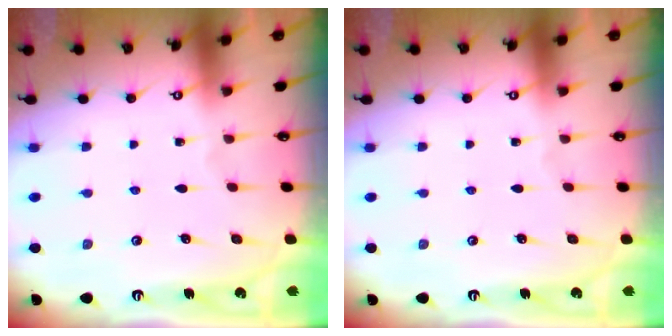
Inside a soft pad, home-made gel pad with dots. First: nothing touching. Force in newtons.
{"total": 0.0}